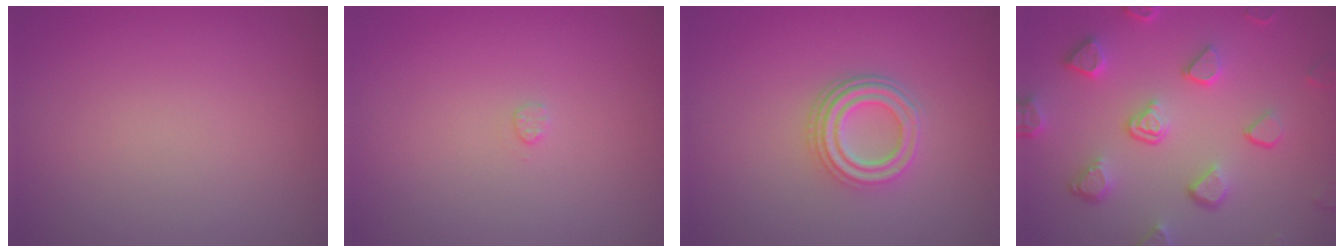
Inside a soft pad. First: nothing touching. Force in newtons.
{"total": 0.5, "press": 0.5, "slide": 0.2}
{"total": 3.8, "press": 3.1, "slide": 2.2}
{"total": 5.4, "press": 4.1, "slide": 3.4}